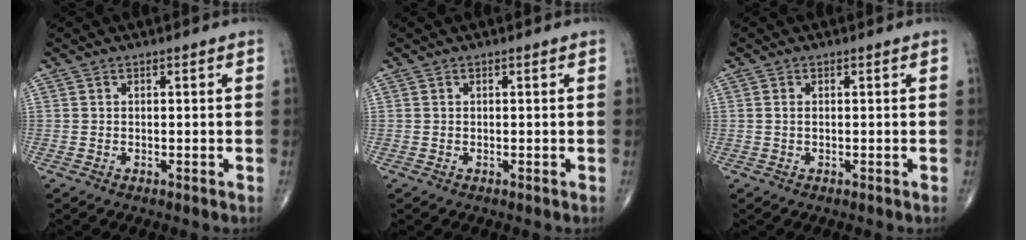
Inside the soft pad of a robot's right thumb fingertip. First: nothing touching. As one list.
[{"total": 0.0}, {"total": 0.6, "force": [0.0, 0.3, 0.5], "torque": [-0.014, 0.003, 0.000]}]